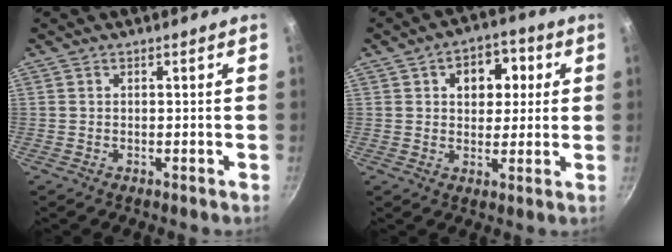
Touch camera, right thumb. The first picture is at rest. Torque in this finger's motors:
{"motor_torque": [0.04, 0.18, 0.49, 0.38, 0.03]}